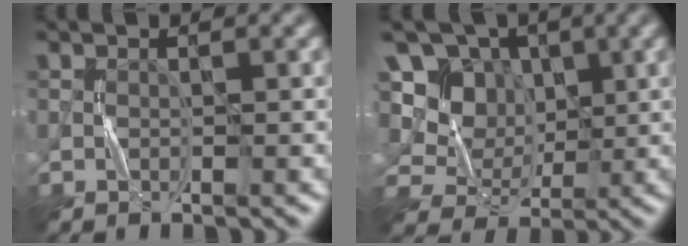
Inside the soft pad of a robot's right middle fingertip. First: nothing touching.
{"total": 9.0, "force": [2.0, 7.9, 3.8], "torque": [-0.095, 0.029, 0.017]}